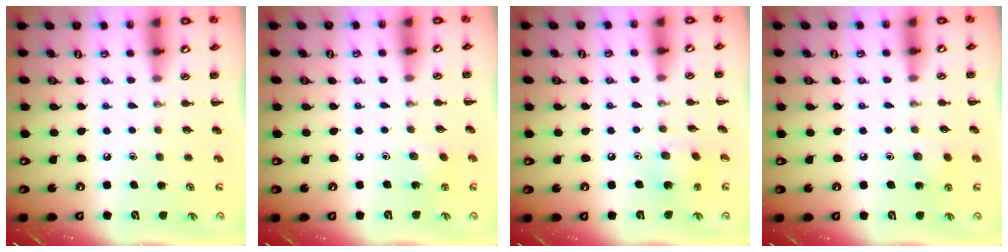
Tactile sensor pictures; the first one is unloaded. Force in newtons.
{"total": 2.7, "press": 2.6, "slide": 0.9}
{"total": 3.5, "press": 3.4, "slide": 0.6}
{"total": 6.1, "press": 5.9, "slide": 1.7}